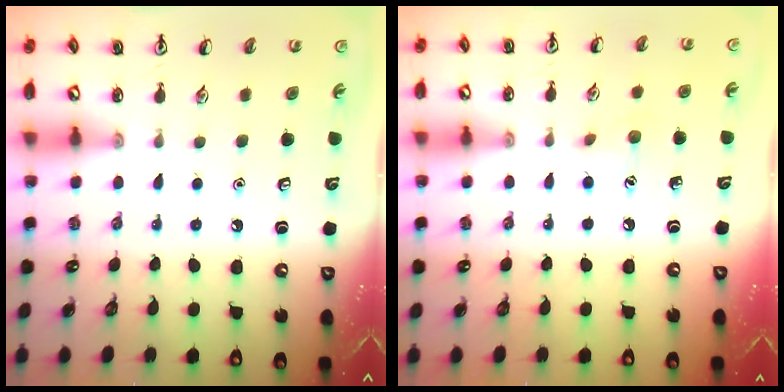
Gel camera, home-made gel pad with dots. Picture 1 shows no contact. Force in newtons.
{"total": 6.3, "press": 6.1, "slide": 1.4}